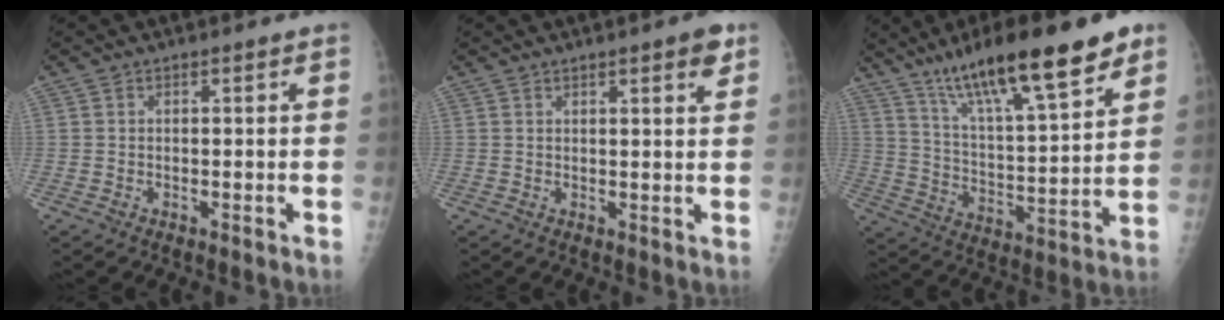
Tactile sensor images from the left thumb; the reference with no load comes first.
{"total": 4.0, "force": [2.4, 0.9, 3.0], "torque": [-0.032, -0.010, 0.028]}
{"total": 22.3, "force": [14.3, 5.1, 16.3], "torque": [-0.246, -0.047, 0.239]}